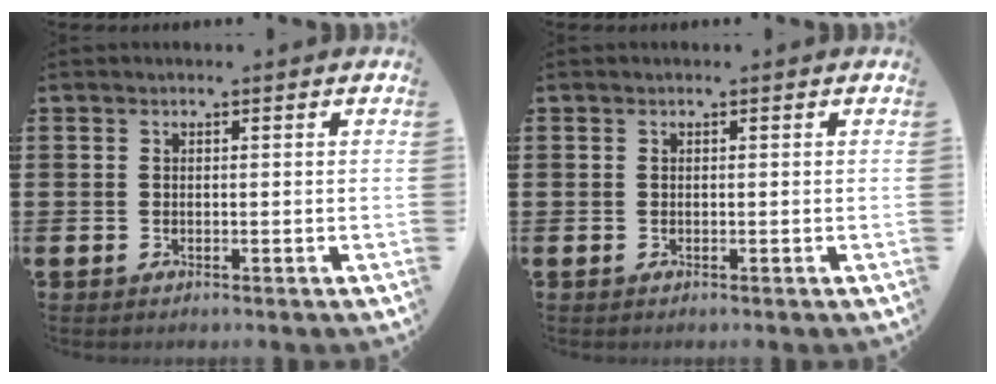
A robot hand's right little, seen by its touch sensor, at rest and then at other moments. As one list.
[{"total": 0.0}]